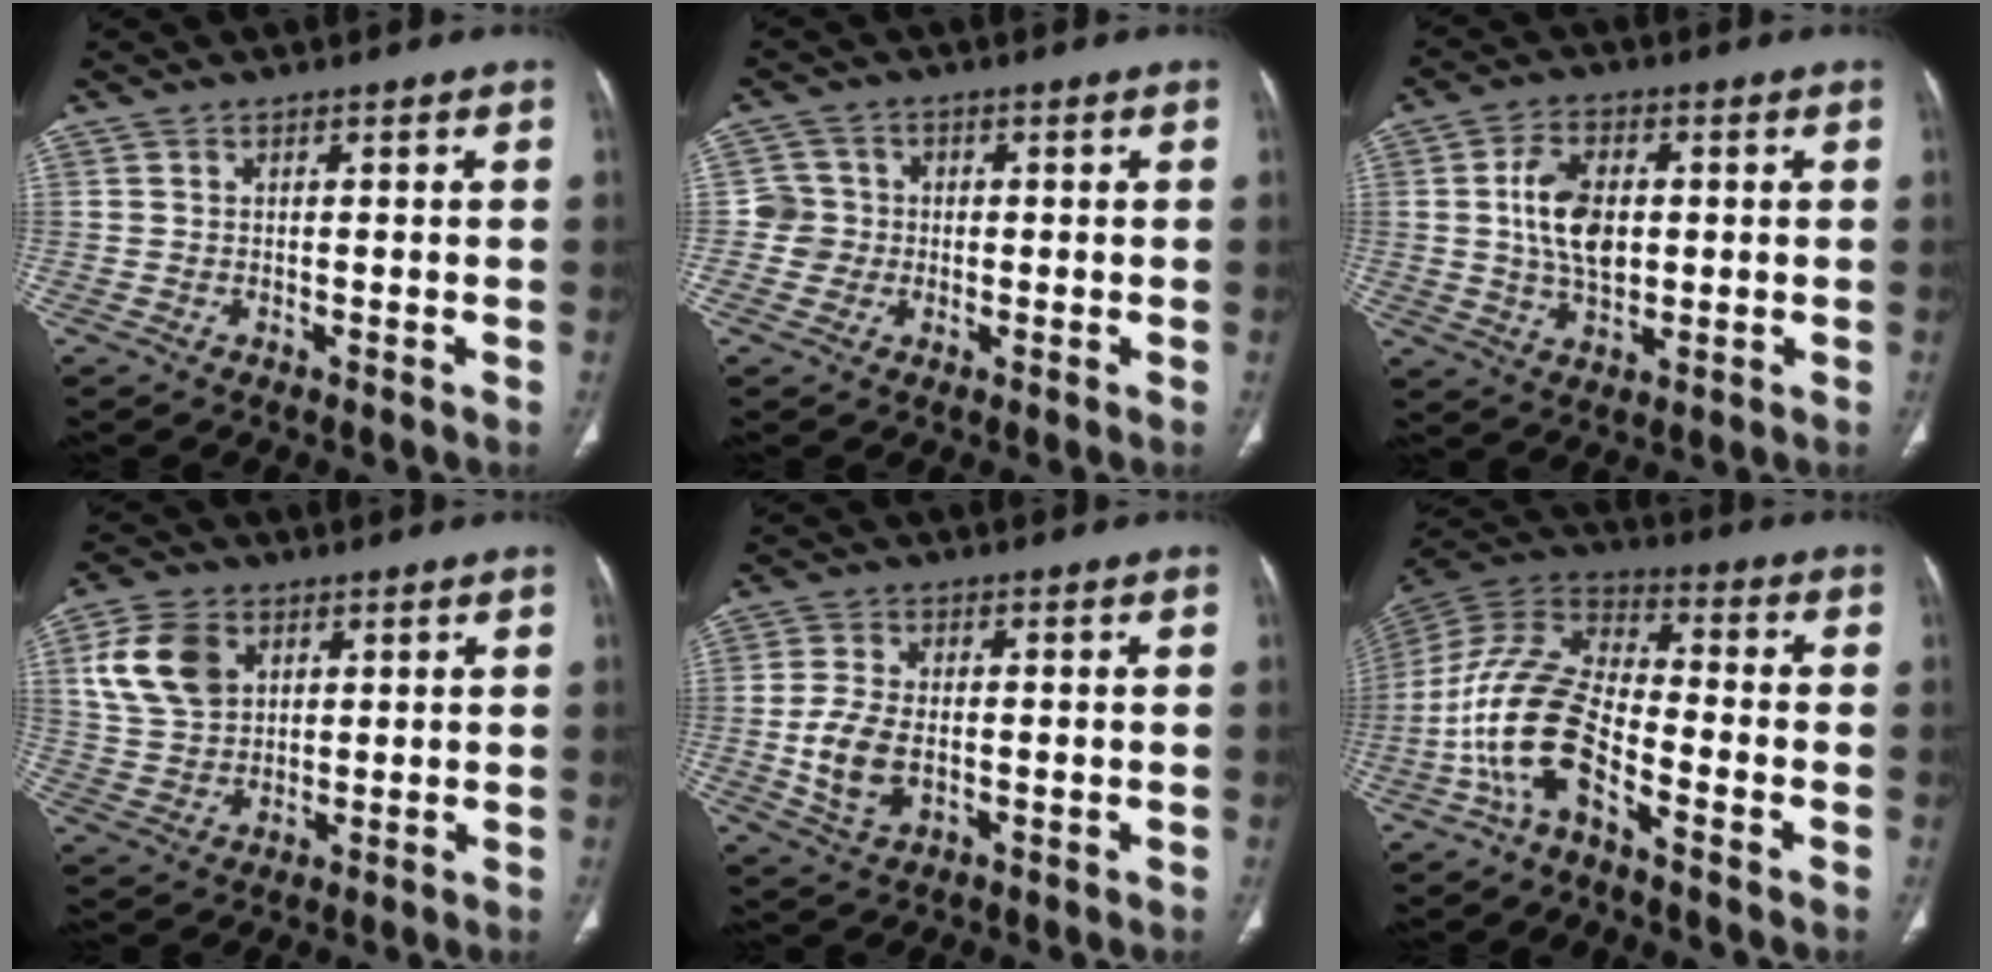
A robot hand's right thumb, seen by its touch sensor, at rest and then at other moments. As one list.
[{"total": 4.0, "force": [-0.2, 4.0, 0.2], "torque": [0.025, 0.011, -0.010]}, {"total": 10.2, "force": [1.1, 6.2, 8.1], "torque": [-0.138, -0.002, 0.026]}, {"total": 10.8, "force": [3.8, 7.7, 6.5], "torque": [-0.111, -0.006, 0.076]}, {"total": 8.1, "force": [-0.8, 4.9, 6.3], "torque": [-0.129, 0.000, -0.010]}, {"total": 15.4, "force": [-6.3, 6.9, 12.3], "torque": [-0.253, 0.051, -0.130]}]